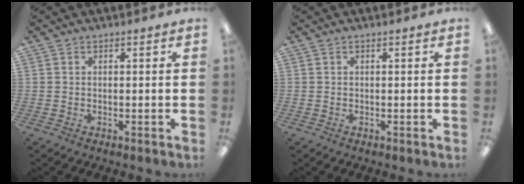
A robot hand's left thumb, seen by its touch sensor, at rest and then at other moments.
{"total": 0.0}